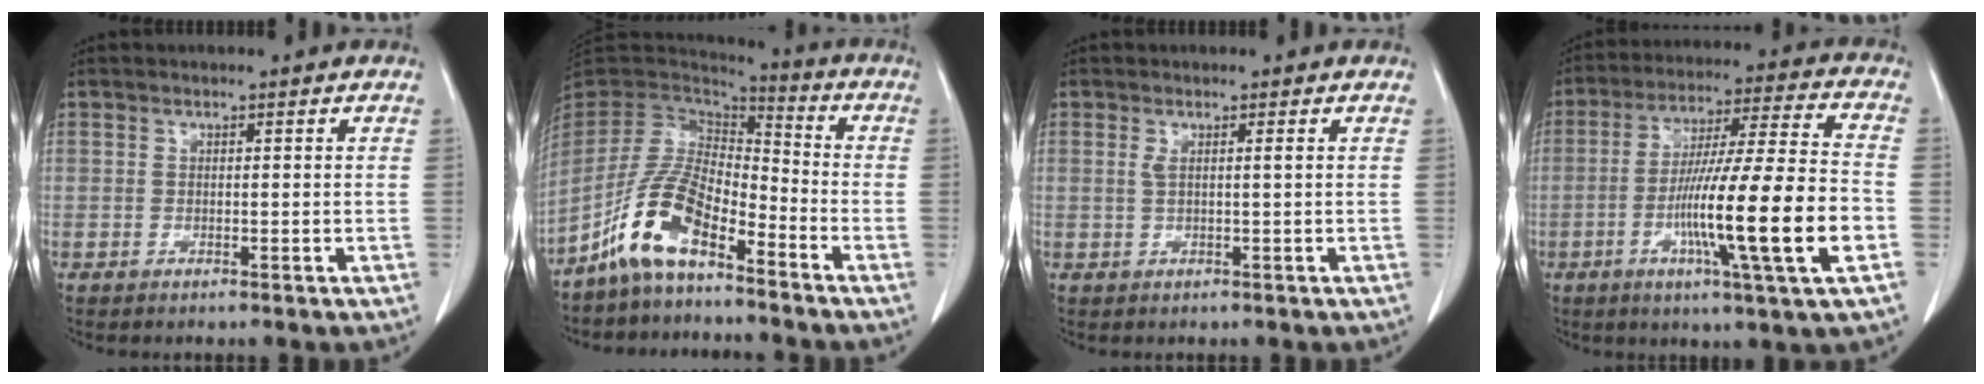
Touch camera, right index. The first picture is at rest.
{"total": 11.2, "force": [-7.2, 3.8, 7.7], "torque": [-0.169, 0.015, -0.145]}
{"total": 1.2, "force": [0.3, -0.1, 1.2], "torque": [-0.029, 0.005, 0.005]}
{"total": 18.3, "force": [-5.1, -0.4, 17.6], "torque": [-0.299, -0.010, -0.090]}